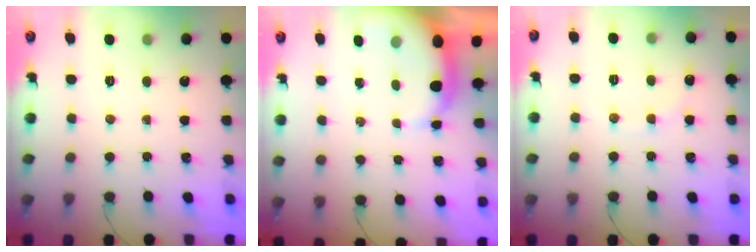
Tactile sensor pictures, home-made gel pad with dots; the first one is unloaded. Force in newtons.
{"total": 6.5, "press": 6.4, "slide": 1.3}
{"total": 3.9, "press": 3.7, "slide": 1.1}